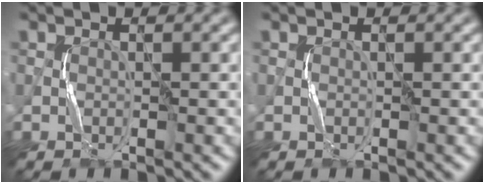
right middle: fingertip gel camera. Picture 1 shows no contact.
{"total": 0.0}